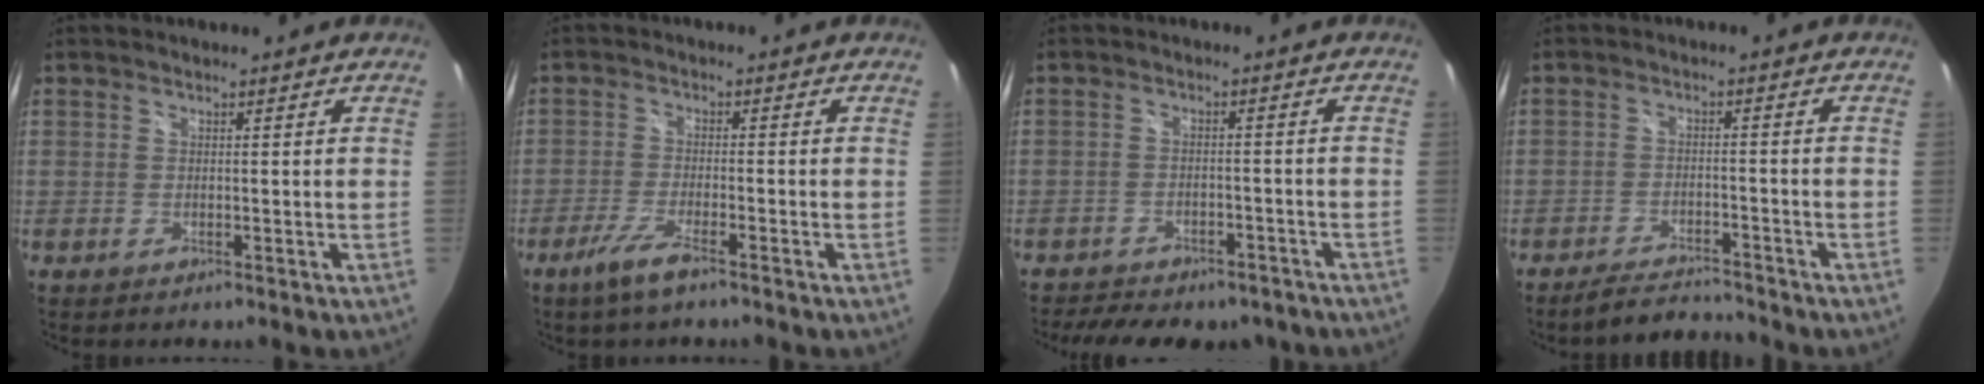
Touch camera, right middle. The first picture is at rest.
{"total": 5.2, "force": [-3.8, 0.4, 3.6], "torque": [-0.089, -0.012, -0.074]}
{"total": 13.7, "force": [-11.2, 5.5, 5.8], "torque": [-0.127, -0.011, -0.145]}
{"total": 6.2, "force": [-6.0, 0.6, 1.4], "torque": [-0.046, -0.003, -0.099]}